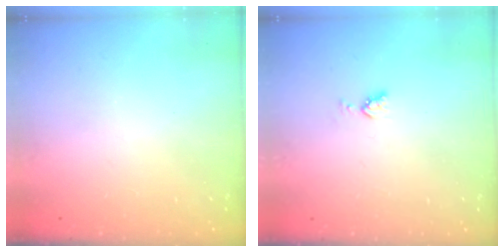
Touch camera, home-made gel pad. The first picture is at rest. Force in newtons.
{"total": 3.6, "press": 3.5, "slide": 0.9}